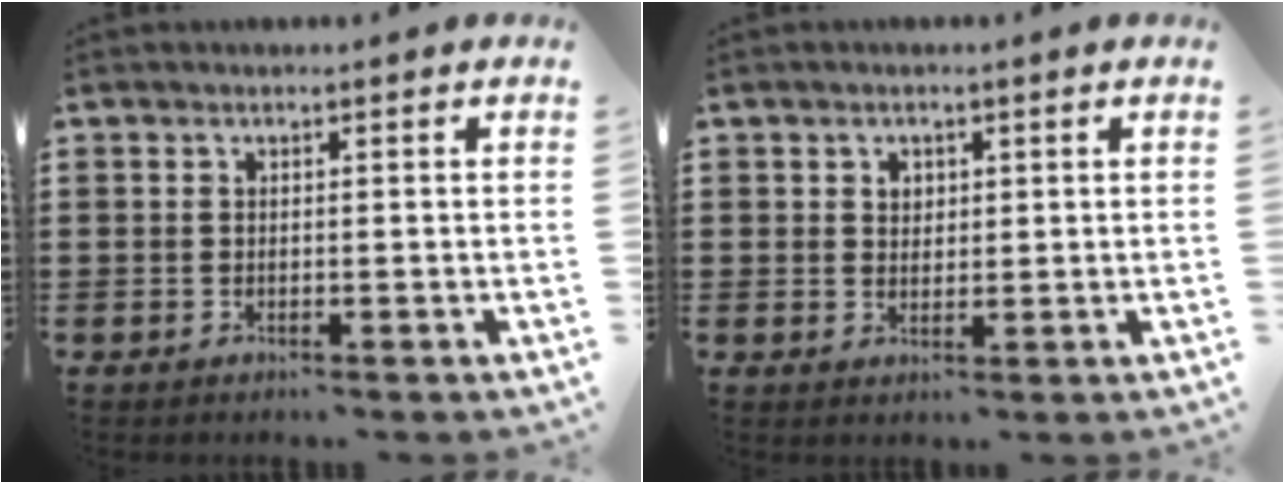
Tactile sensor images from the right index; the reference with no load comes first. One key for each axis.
{"total": 1.7, "fx": 0.9, "fy": 1.4, "fz": 0.5, "tx": -0.014, "ty": 0.008, "tz": 0.016}